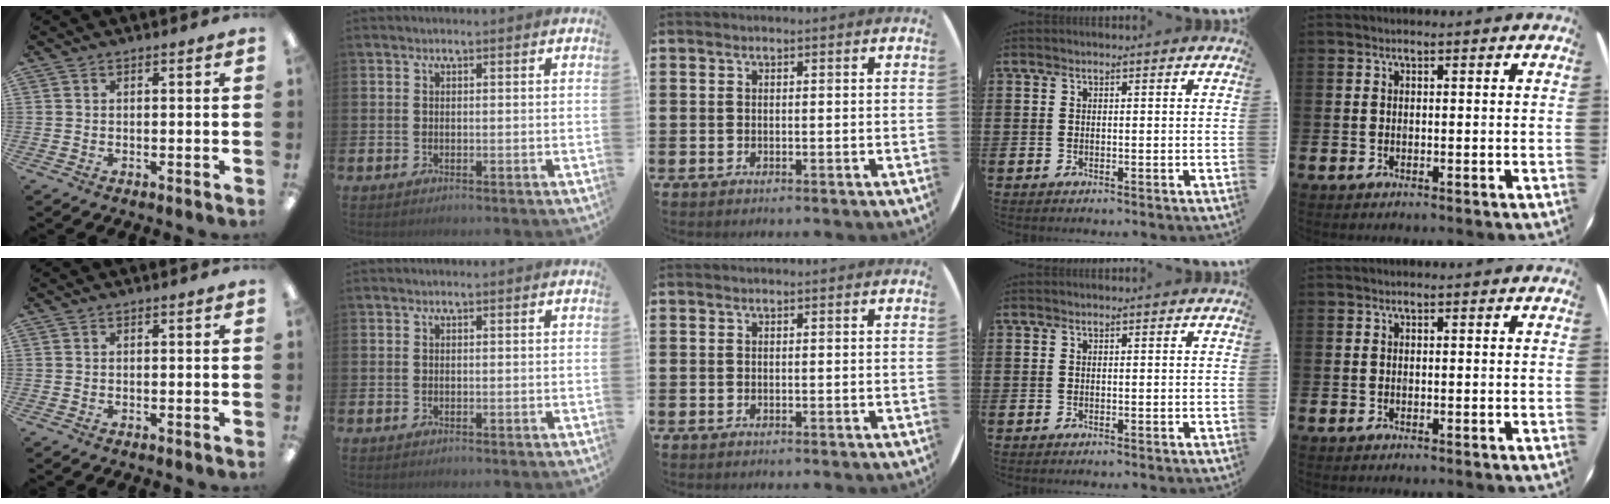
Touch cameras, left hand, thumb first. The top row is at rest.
{}